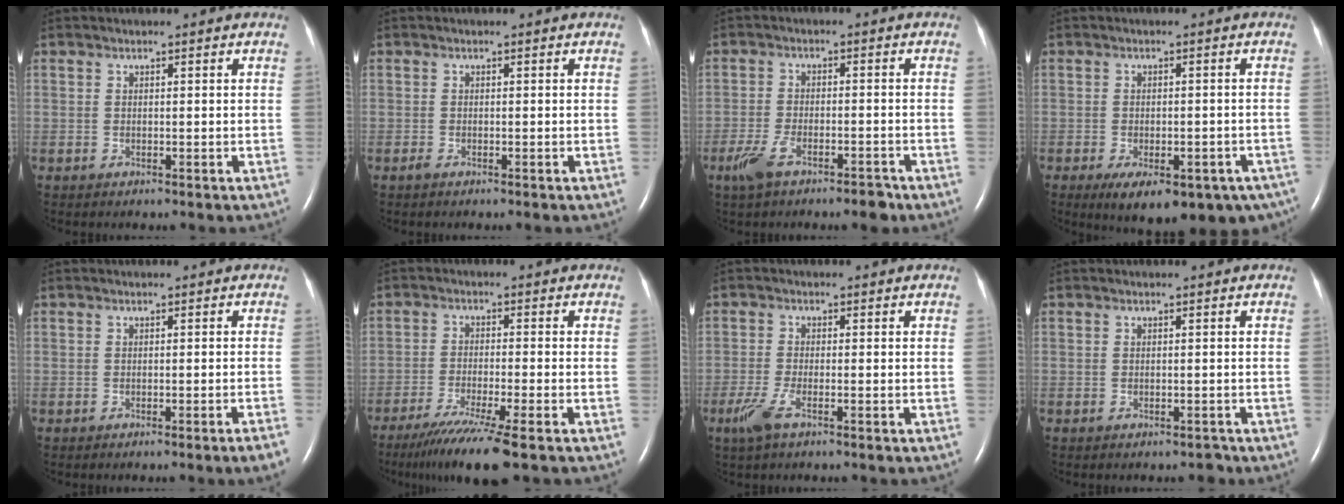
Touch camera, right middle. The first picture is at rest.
{"total": 0.6, "force": [-0.5, 0.1, 0.4], "torque": [-0.012, -0.002, -0.009]}
{"total": 6.4, "force": [-4.4, 1.9, 4.3], "torque": [-0.086, -0.005, -0.073]}
{"total": 15.7, "force": [-10.0, 7.2, 9.6], "torque": [-0.108, -0.010, -0.120]}
{"total": 2.4, "force": [-1.7, -0.9, 1.5], "torque": [-0.017, -0.002, -0.021]}
{"total": 9.5, "force": [-6.9, -1.0, 6.5], "torque": [-0.108, -0.031, -0.112]}
{"total": 3.7, "force": [-2.2, 0.6, 2.9], "torque": [-0.072, -0.010, -0.048]}
{"total": 0.9, "force": [-0.8, 0.4, 0.2], "torque": [-0.002, 0.000, -0.010]}